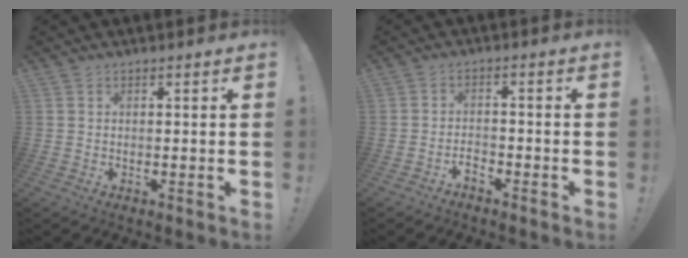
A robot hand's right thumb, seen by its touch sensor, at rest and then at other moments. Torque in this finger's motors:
{"motor_torque": [0.45, -0.15, -0.09, -0.40, 0.00]}